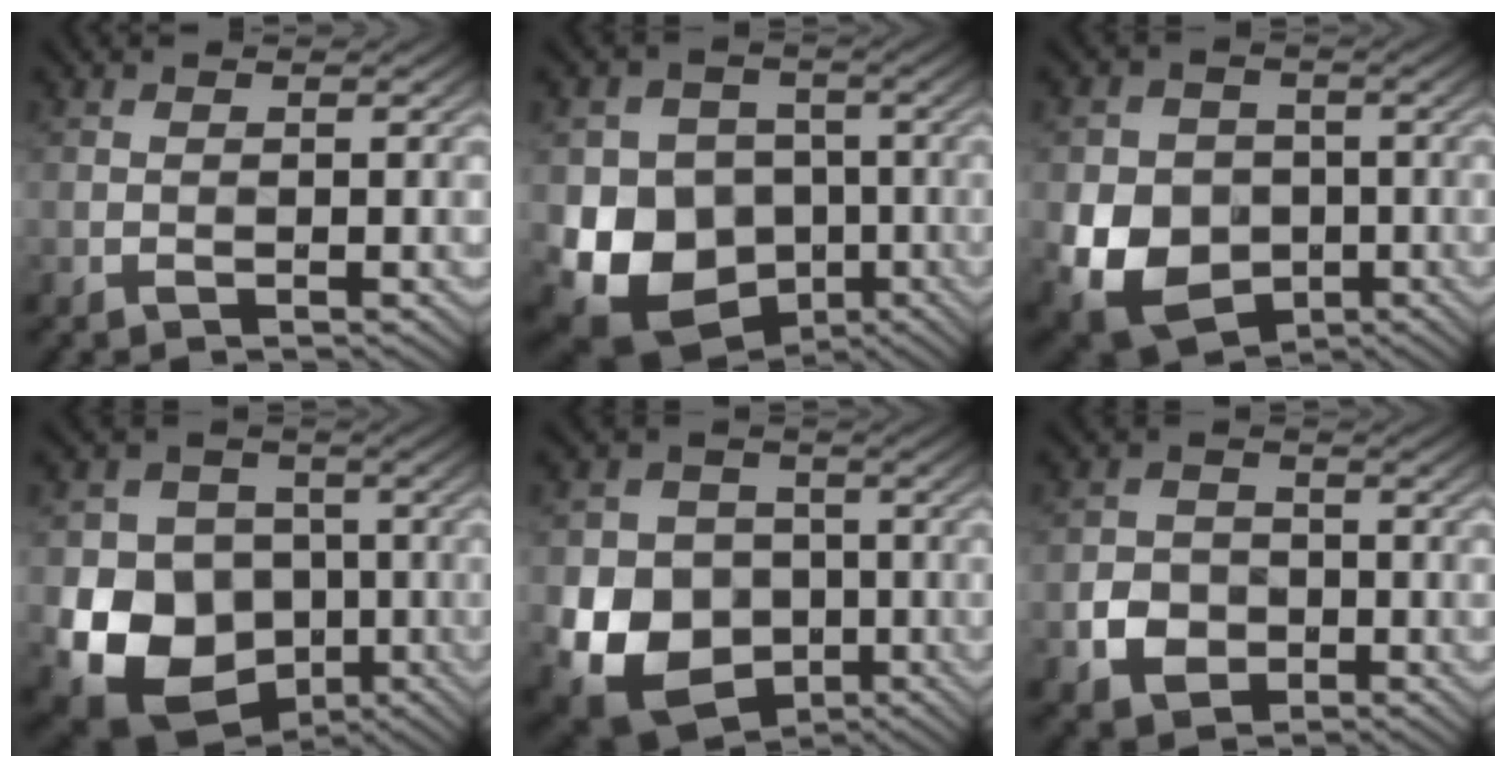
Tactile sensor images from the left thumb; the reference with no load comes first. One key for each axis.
{"total": 14.4, "fx": -3.3, "fy": 12.6, "fz": 6.1, "tx": -0.148, "ty": -0.043, "tz": -0.059}
{"total": 10.4, "fx": -2.2, "fy": 8.9, "fz": 4.9, "tx": -0.121, "ty": -0.046, "tz": -0.039}
{"total": 15.1, "fx": -3.5, "fy": 13.2, "fz": 6.6, "tx": -0.156, "ty": -0.046, "tz": -0.064}
{"total": 13.0, "fx": -3.1, "fy": 11.2, "fz": 5.8, "tx": -0.141, "ty": -0.055, "tz": -0.061}
{"total": 3.9, "fx": -1.3, "fy": 3.4, "fz": 1.3, "tx": -0.036, "ty": -0.008, "tz": -0.026}